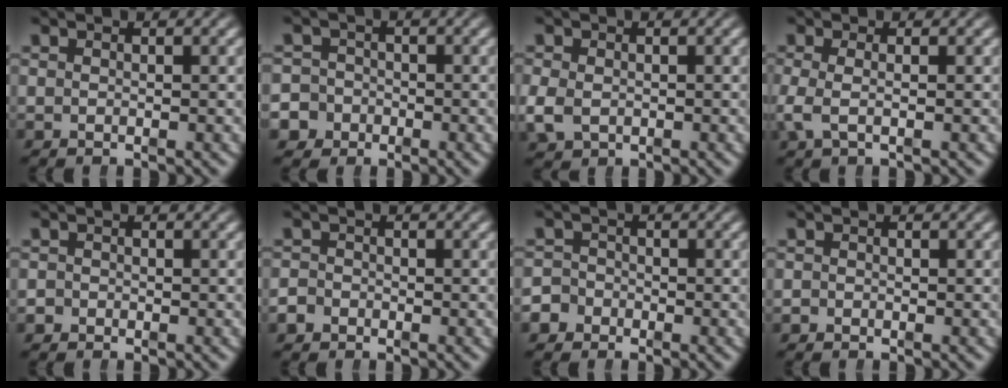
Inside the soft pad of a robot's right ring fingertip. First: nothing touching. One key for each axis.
{"total": 5.8, "fx": -2.5, "fy": 5.2, "fz": 0.9, "tx": -0.027, "ty": -0.025, "tz": -0.045}
{"total": 2.1, "fx": -0.7, "fy": 1.8, "fz": 1.0, "tx": -0.033, "ty": -0.013, "tz": -0.001}
{"total": 1.8, "fx": -0.6, "fy": 0.7, "fz": 1.6, "tx": -0.049, "ty": -0.010, "tz": -0.004}
{"total": 1.2, "fx": -0.8, "fy": 0.8, "fz": -0.3, "tx": 0.006, "ty": -0.003, "tz": -0.017}
{"total": 1.6, "fx": -1.2, "fy": 1.1, "fz": -0.1, "tx": 0.000, "ty": -0.008, "tz": -0.022}
{"total": 2.9, "fx": -1.7, "fy": 2.3, "fz": 0.1, "tx": -0.002, "ty": -0.009, "tz": -0.034}
{"total": 0.8, "fx": -0.7, "fy": 0.4, "fz": -0.2, "tx": 0.008, "ty": -0.001, "tz": -0.013}